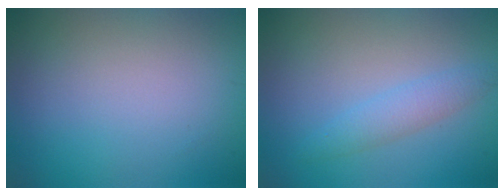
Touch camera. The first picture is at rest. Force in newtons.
{"total": 2.1, "press": 2.1, "slide": 0.0}